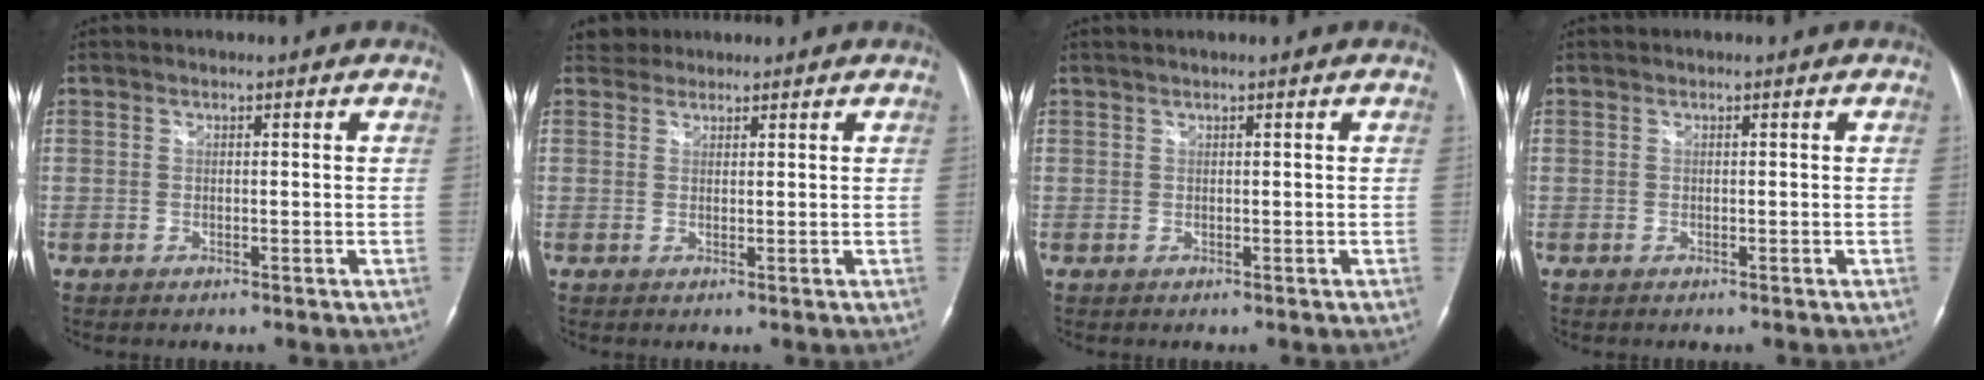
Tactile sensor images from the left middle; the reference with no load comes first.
{"total": 2.0, "force": [1.7, 0.8, -0.6], "torque": [0.008, 0.011, 0.027]}
{"total": 1.1, "force": [0.8, -0.2, 0.7], "torque": [-0.015, 0.014, 0.019]}
{"total": 0.0}